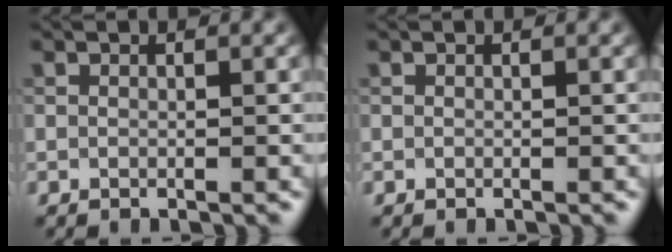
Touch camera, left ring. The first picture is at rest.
{"total": 0.0}